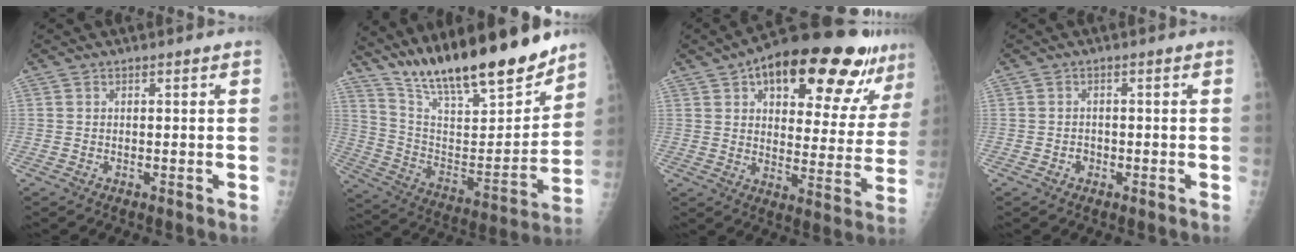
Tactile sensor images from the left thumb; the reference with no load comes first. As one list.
[{"total": 24.3, "force": [19.5, 5.5, 13.3], "torque": [-0.186, -0.094, 0.332]}, {"total": 25.7, "force": [15.0, 9.8, 18.3], "torque": [-0.225, -0.020, 0.213]}, {"total": 1.6, "force": [-0.7, 1.3, 0.5], "torque": [0.001, 0.008, -0.013]}]